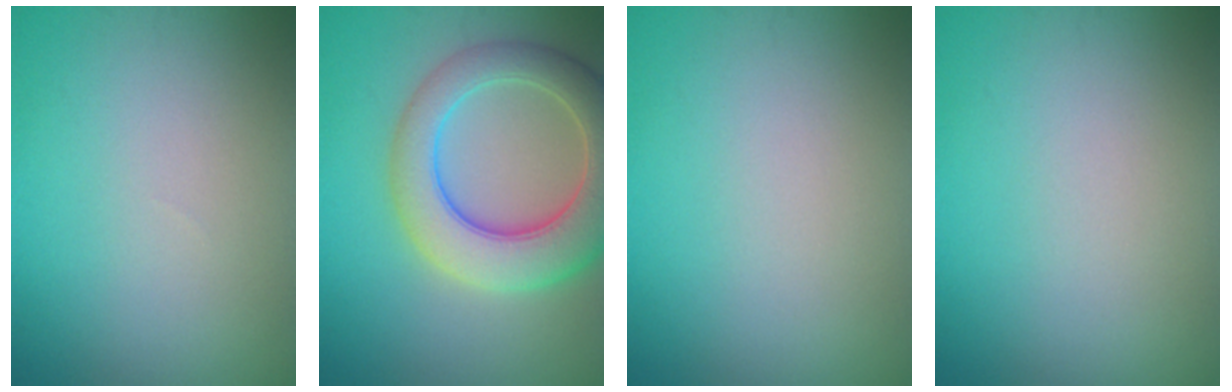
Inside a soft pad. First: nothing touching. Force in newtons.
{"total": 8.0, "press": 8.0, "slide": 0.6}
{"total": 0.0}
{"total": 0.0}